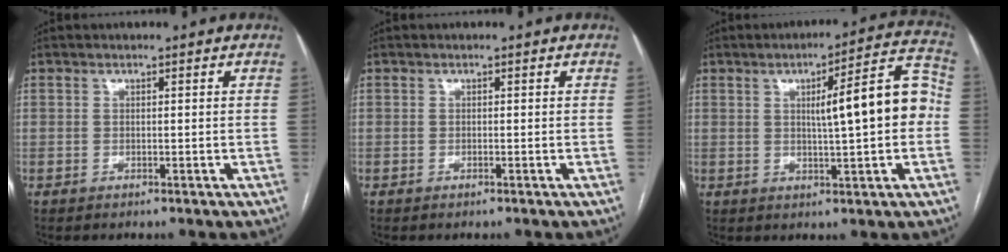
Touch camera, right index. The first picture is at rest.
{"total": 0.0}
{"total": 11.7, "force": [0.7, 1.6, 11.6], "torque": [-0.151, 0.034, 0.009]}